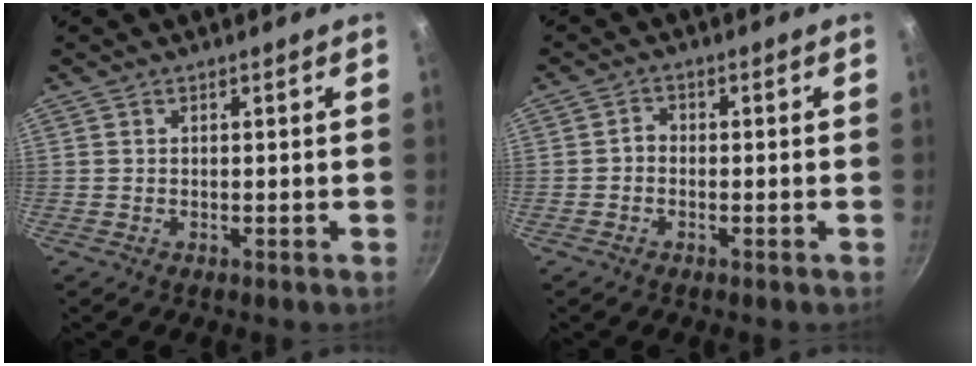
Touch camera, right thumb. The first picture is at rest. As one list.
[{"total": 1.7, "force": [-0.6, 1.3, 0.9], "torque": [-0.015, 0.011, -0.016]}]